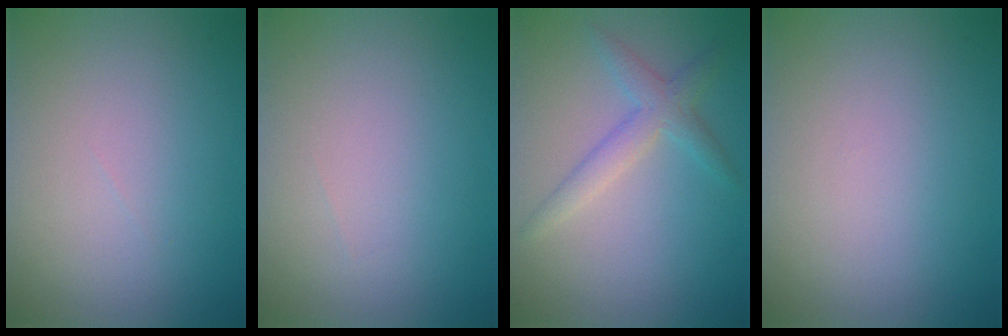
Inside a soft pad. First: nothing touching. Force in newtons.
{"total": 0.0}
{"total": 2.6, "press": 2.6, "slide": 0.1}
{"total": 0.0}